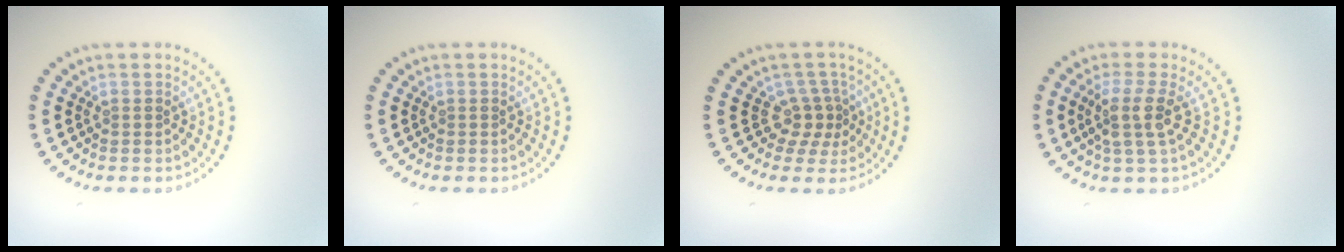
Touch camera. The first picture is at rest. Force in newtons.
{"total": 0.0}
{"total": 2.6, "press": 1.8, "slide": 1.9}
{"total": 3.1, "press": 2.4, "slide": 2.0}